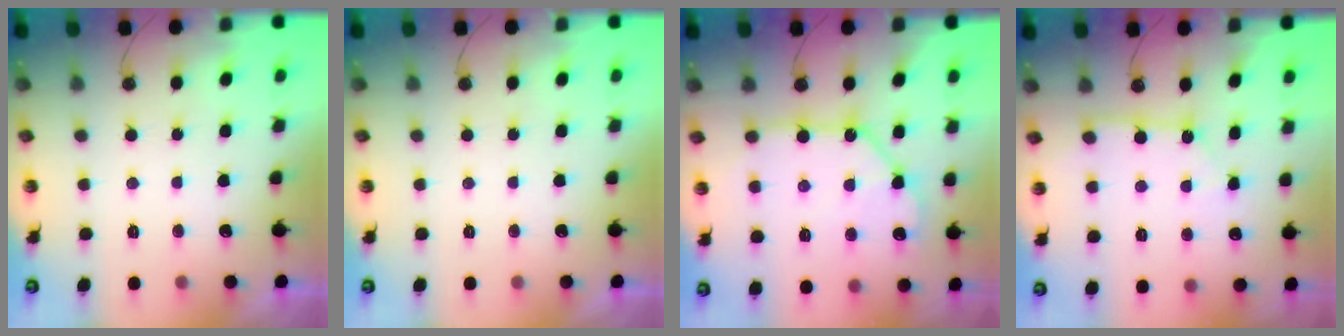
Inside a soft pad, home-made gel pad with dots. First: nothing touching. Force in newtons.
{"total": 0.0}
{"total": 13.0, "press": 12.9, "slide": 1.6}
{"total": 2.8, "press": 2.7, "slide": 0.3}